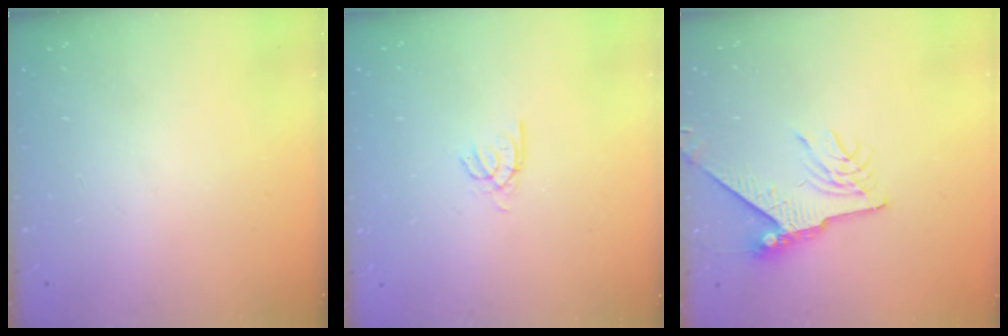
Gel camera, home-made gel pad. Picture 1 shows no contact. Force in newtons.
{"total": 2.5, "press": 2.4, "slide": 0.3}
{"total": 8.7, "press": 8.7, "slide": 0.6}